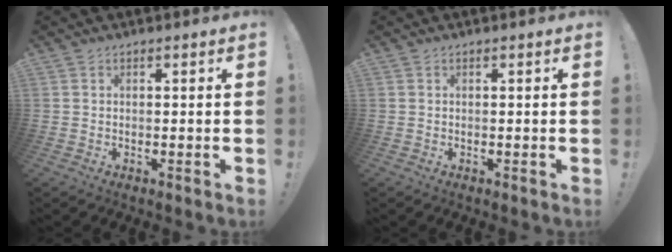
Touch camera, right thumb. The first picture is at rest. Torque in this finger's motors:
{"motor_torque": [-0.09, -0.08, 0.00, 0.00, 0.01]}